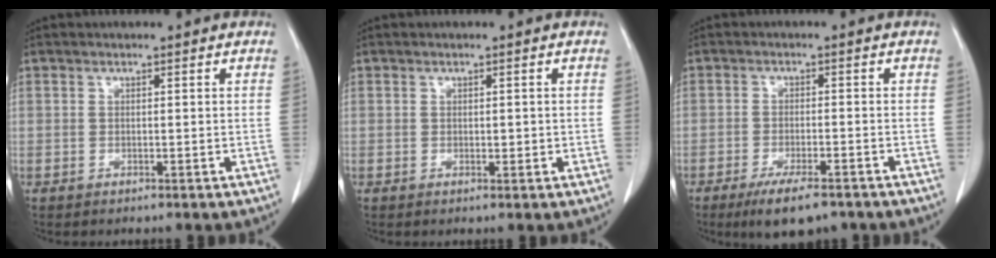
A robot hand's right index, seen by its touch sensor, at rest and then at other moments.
{"total": 1.2, "force": [0.0, 0.6, 1.0], "torque": [-0.012, 0.000, 0.002]}
{"total": 7.6, "force": [-5.6, 1.8, 4.8], "torque": [-0.076, -0.013, -0.085]}